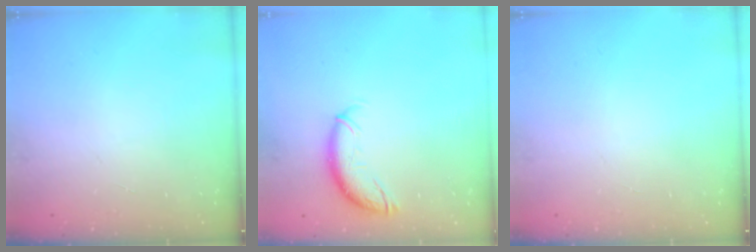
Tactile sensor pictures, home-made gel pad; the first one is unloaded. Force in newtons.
{"total": 9.9, "press": 9.8, "slide": 1.4}
{"total": 0.0}